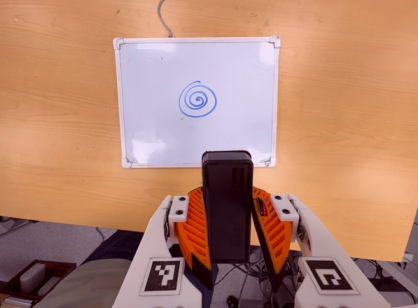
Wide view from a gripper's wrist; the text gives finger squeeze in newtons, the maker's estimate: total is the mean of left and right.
{"total": 8.5, "left": 7.4, "right": 9.7}